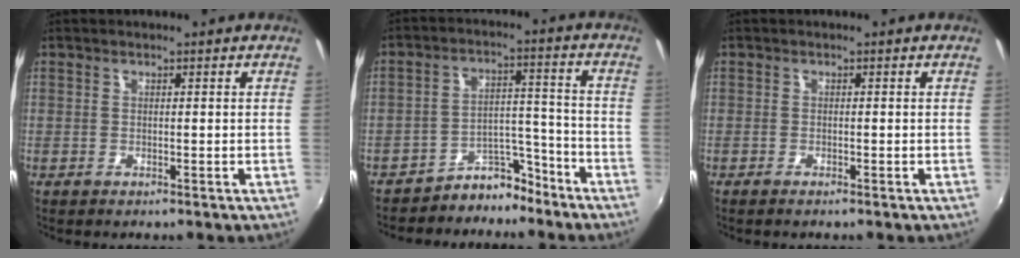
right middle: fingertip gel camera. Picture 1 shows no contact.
{"total": 7.3, "force": [-6.5, 3.0, 1.1], "torque": [-0.010, 0.040, -0.099]}
{"total": 1.0, "force": [-0.8, 0.0, 0.6], "torque": [-0.013, -0.004, -0.016]}